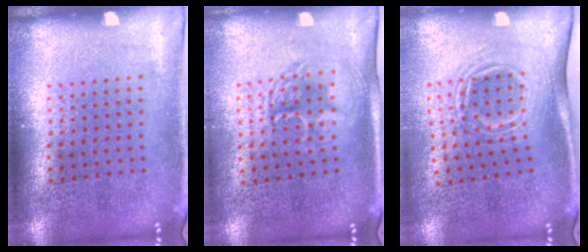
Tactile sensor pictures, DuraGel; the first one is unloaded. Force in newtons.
{"total": 1.6, "press": 1.4, "slide": 0.8}
{"total": 1.7, "press": 1.2, "slide": 1.2}